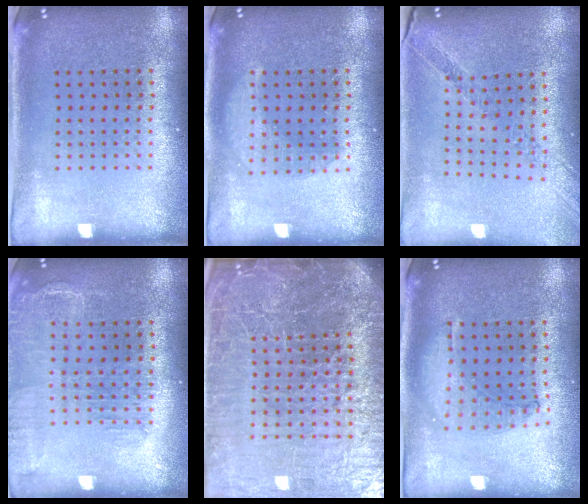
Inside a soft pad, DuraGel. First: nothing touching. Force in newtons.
{"total": 2.2, "press": 2.2, "slide": 0.3}
{"total": 0.9, "press": 0.9, "slide": 0.3}
{"total": 1.6, "press": 1.5, "slide": 0.5}
{"total": 7.6, "press": 6.5, "slide": 3.9}
{"total": 0.9, "press": 0.9, "slide": 0.2}